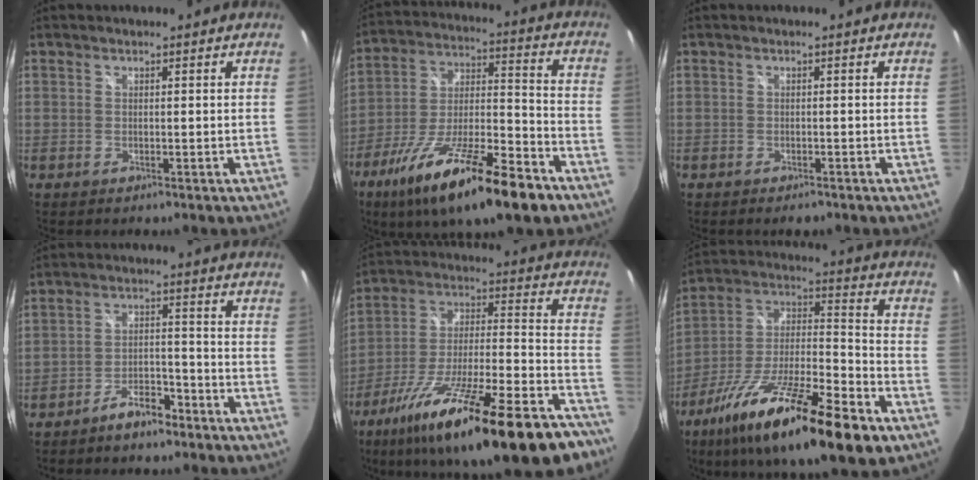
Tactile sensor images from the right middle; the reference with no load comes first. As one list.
[{"total": 23.0, "force": [-14.1, 5.6, 17.3], "torque": [-0.307, -0.038, -0.236]}, {"total": 2.1, "force": [-1.7, 0.8, 1.0], "torque": [-0.019, -0.010, -0.024]}, {"total": 6.0, "force": [-4.8, 2.2, 2.9], "torque": [-0.063, 0.014, -0.075]}, {"total": 33.0, "force": [-22.8, 8.0, 22.4], "torque": [-0.355, -0.050, -0.343]}, {"total": 26.8, "force": [-15.2, 6.7, 21.0], "torque": [-0.365, -0.037, -0.260]}]